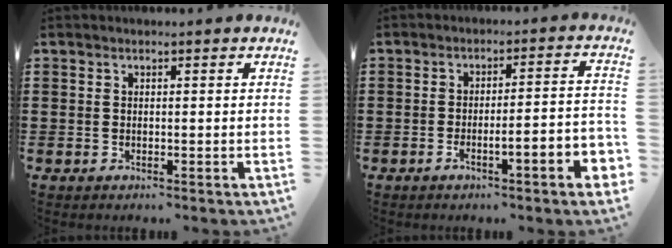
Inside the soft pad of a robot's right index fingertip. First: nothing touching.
{"total": 5.0, "force": [-2.8, 0.2, 4.2], "torque": [-0.068, -0.007, -0.054]}